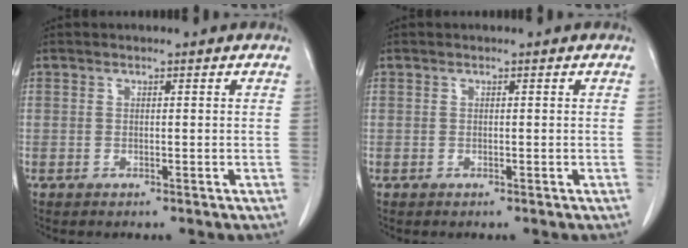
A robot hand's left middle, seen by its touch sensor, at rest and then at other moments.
{"total": 0.0}